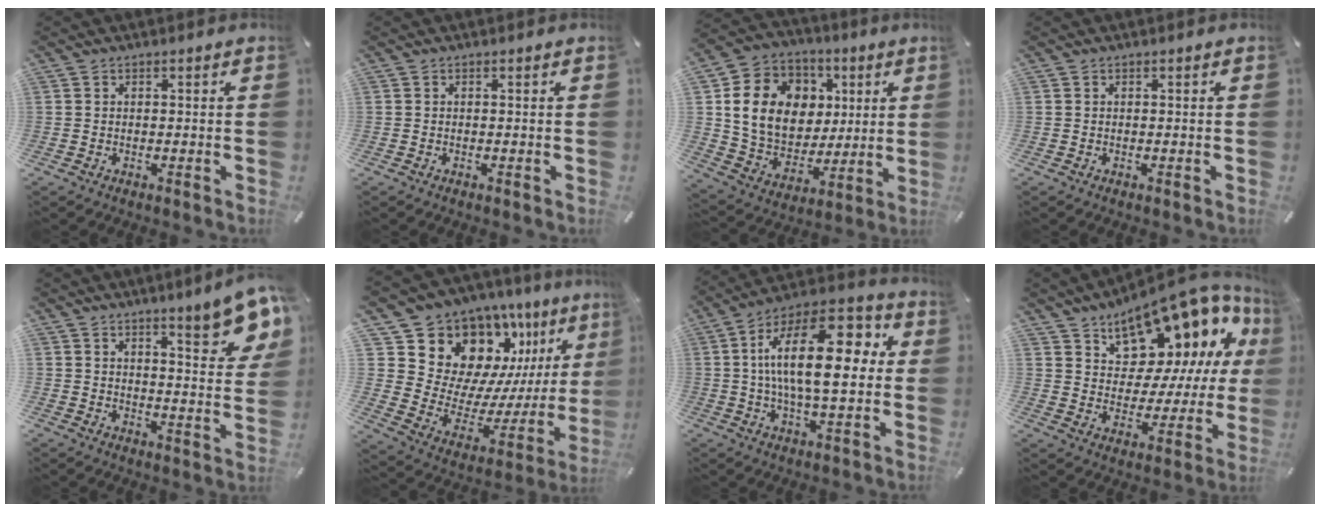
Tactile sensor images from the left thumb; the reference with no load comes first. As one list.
[{"total": 0.0}, {"total": 16.8, "force": [4.0, 14.3, 7.9], "torque": [-0.147, -0.003, 0.086]}, {"total": 0.0}, {"total": 10.7, "force": [8.2, 3.4, 5.9], "torque": [-0.068, -0.059, 0.143]}, {"total": 16.1, "force": [11.4, 10.3, 4.5], "torque": [-0.068, -0.123, 0.223]}, {"total": 20.2, "force": [3.3, 8.4, 18.0], "torque": [-0.316, -0.012, 0.046]}, {"total": 16.0, "force": [12.2, 8.5, 6.0], "torque": [-0.081, -0.112, 0.211]}]